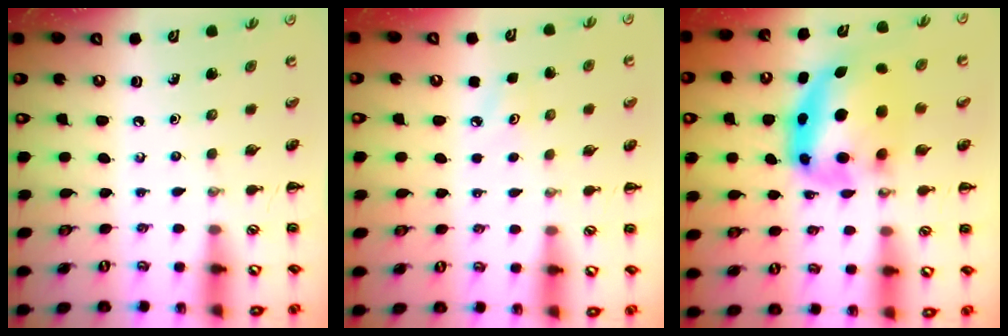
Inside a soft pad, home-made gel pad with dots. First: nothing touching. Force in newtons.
{"total": 2.8, "press": 2.7, "slide": 0.8}
{"total": 10.4, "press": 10.0, "slide": 2.8}